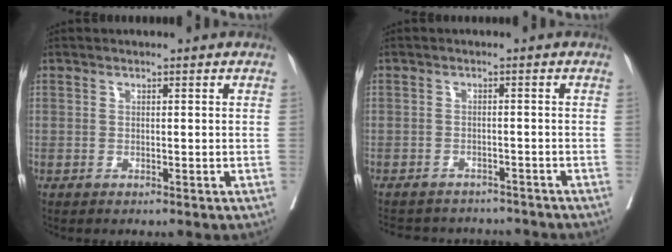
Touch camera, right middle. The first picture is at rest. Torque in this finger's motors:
{"motor_torque": [0.35, -0.87, -0.11, -0.10]}